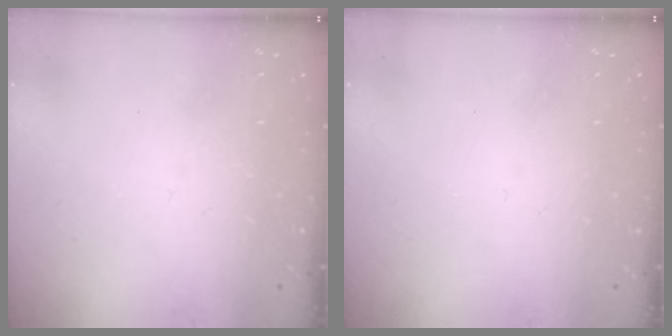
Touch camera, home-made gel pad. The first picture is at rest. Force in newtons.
{"total": 0.0}